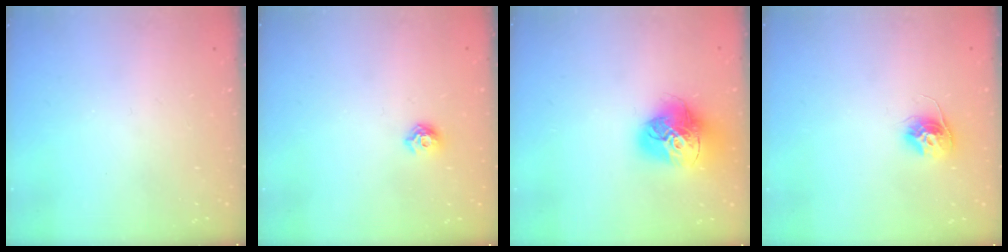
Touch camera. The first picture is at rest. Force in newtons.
{"total": 7.3, "press": 7.2, "slide": 0.8}
{"total": 18.0, "press": 17.9, "slide": 1.9}
{"total": 10.2, "press": 10.1, "slide": 0.7}